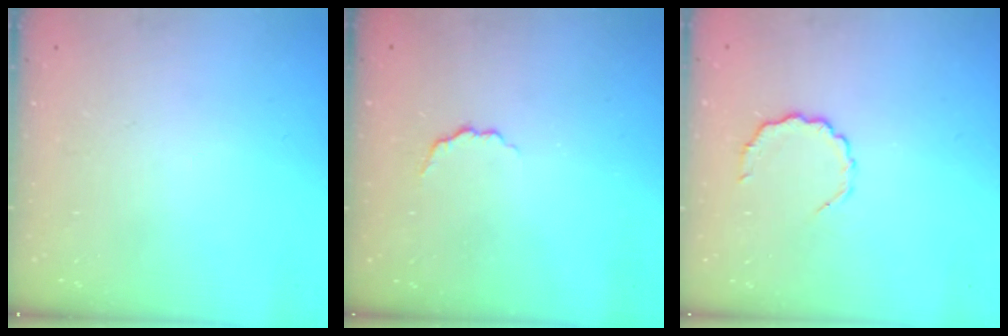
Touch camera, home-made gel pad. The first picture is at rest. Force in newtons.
{"total": 2.7, "press": 2.6, "slide": 0.9}
{"total": 5.1, "press": 4.9, "slide": 1.4}